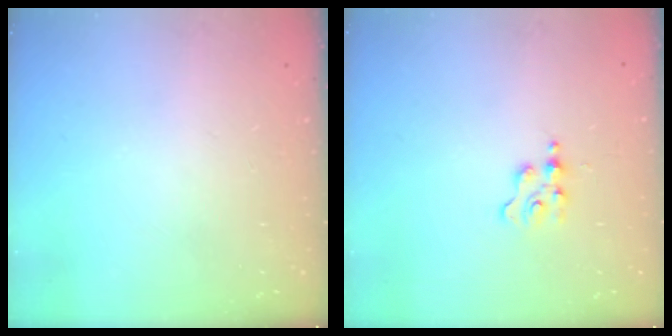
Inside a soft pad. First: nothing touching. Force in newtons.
{"total": 2.5, "press": 2.5, "slide": 0.3}